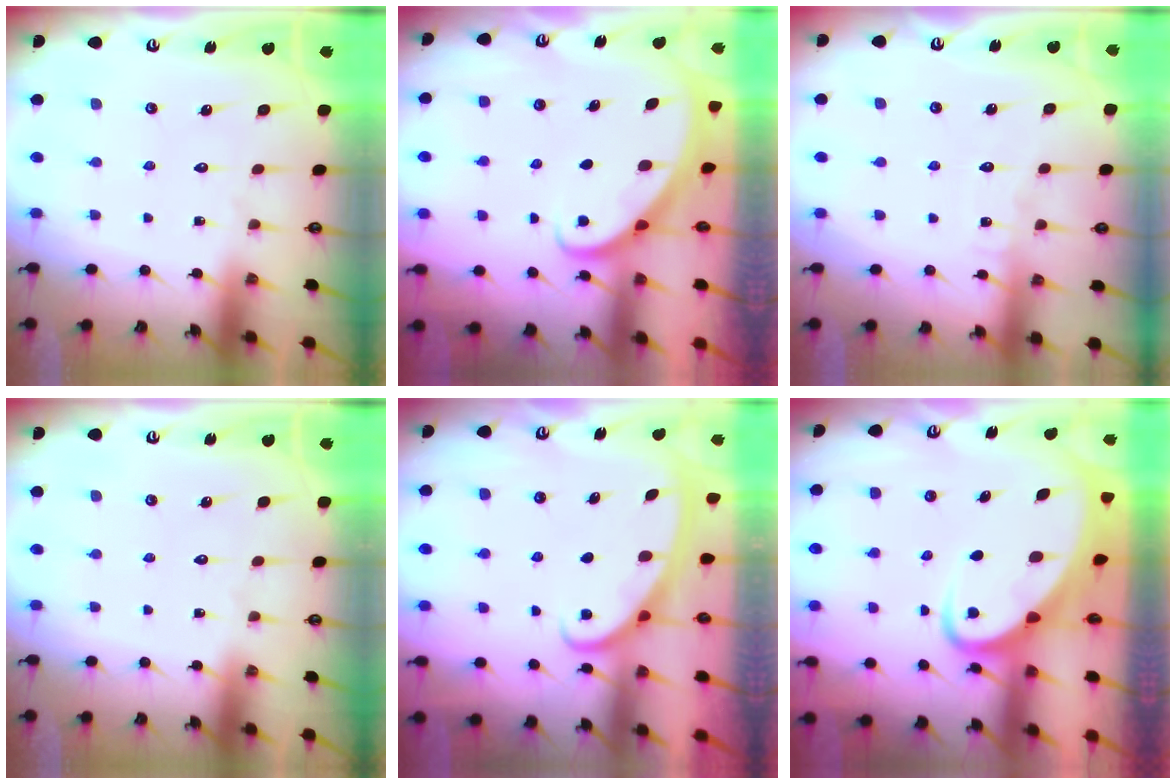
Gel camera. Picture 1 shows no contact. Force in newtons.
{"total": 2.5, "press": 2.5, "slide": 0.3}
{"total": 4.4, "press": 4.4, "slide": 0.4}
{"total": 0.0}
{"total": 2.8, "press": 2.8, "slide": 0.4}
{"total": 5.7, "press": 5.6, "slide": 0.6}